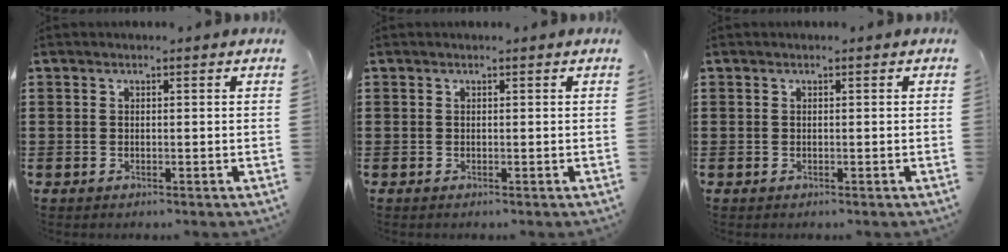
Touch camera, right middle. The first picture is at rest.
{"total": 0.0}
{"total": 0.0}